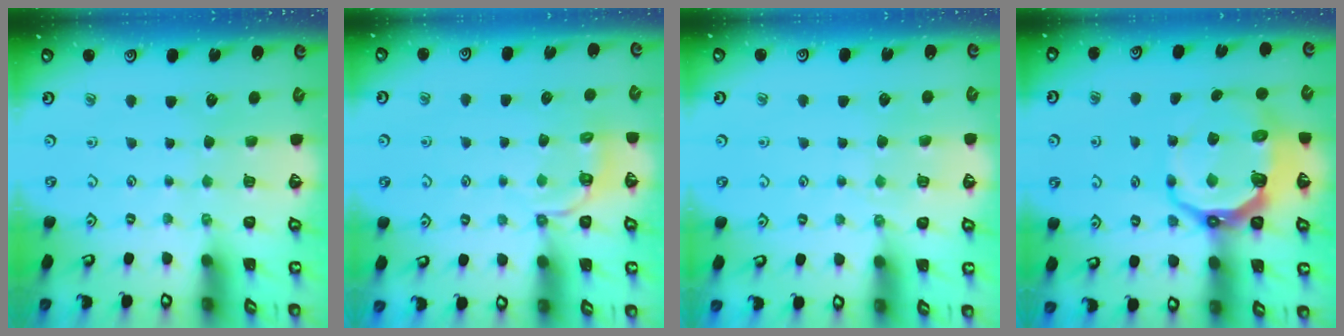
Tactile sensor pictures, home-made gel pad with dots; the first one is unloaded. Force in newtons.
{"total": 3.9, "press": 3.5, "slide": 1.7}
{"total": 2.8, "press": 2.8, "slide": 0.3}
{"total": 12.8, "press": 11.8, "slide": 4.8}